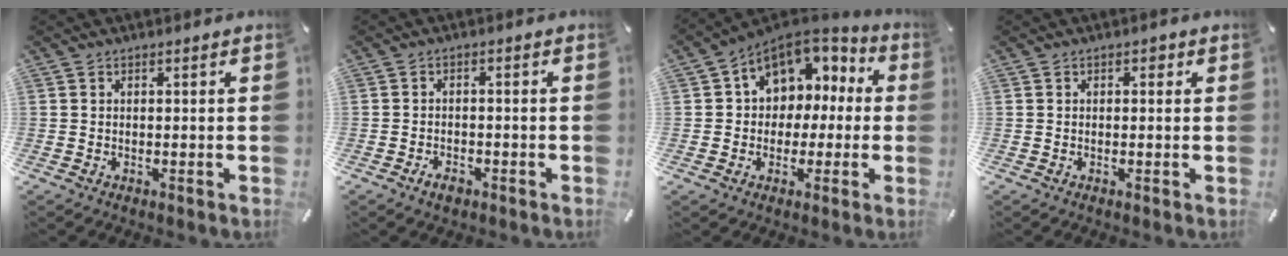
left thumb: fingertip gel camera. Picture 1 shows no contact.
{"total": 2.6, "force": [-1.8, 1.4, 1.2], "torque": [-0.029, 0.005, -0.035]}
{"total": 10.1, "force": [2.7, 8.8, 4.0], "torque": [-0.071, -0.016, 0.053]}
{"total": 0.9, "force": [0.3, 0.8, 0.4], "torque": [-0.001, 0.006, 0.001]}